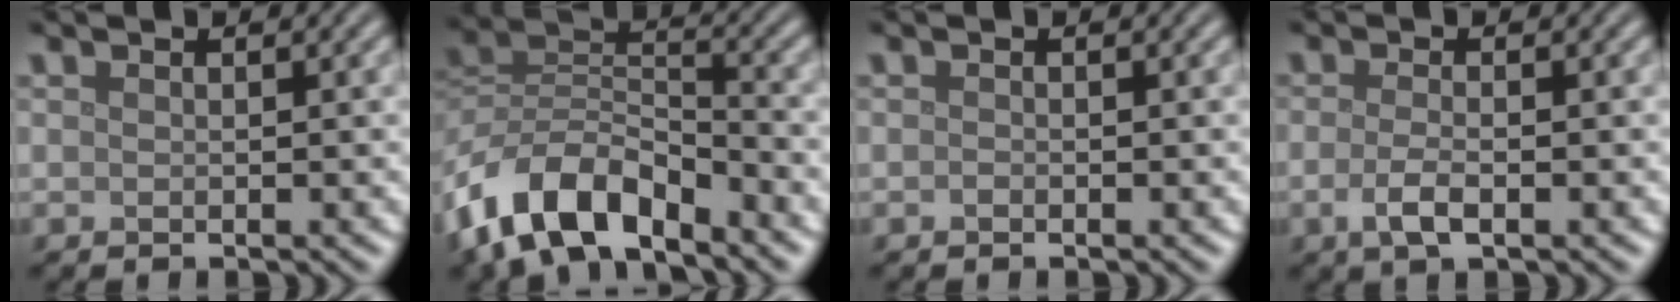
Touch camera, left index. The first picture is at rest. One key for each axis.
{"total": 8.9, "fx": -5.8, "fy": 4.3, "fz": 5.2, "tx": -0.092, "ty": -0.001, "tz": -0.120}
{"total": 0.0}
{"total": 2.4, "fx": -0.8, "fy": 0.8, "fz": 2.1, "tx": -0.046, "ty": -0.003, "tz": -0.019}